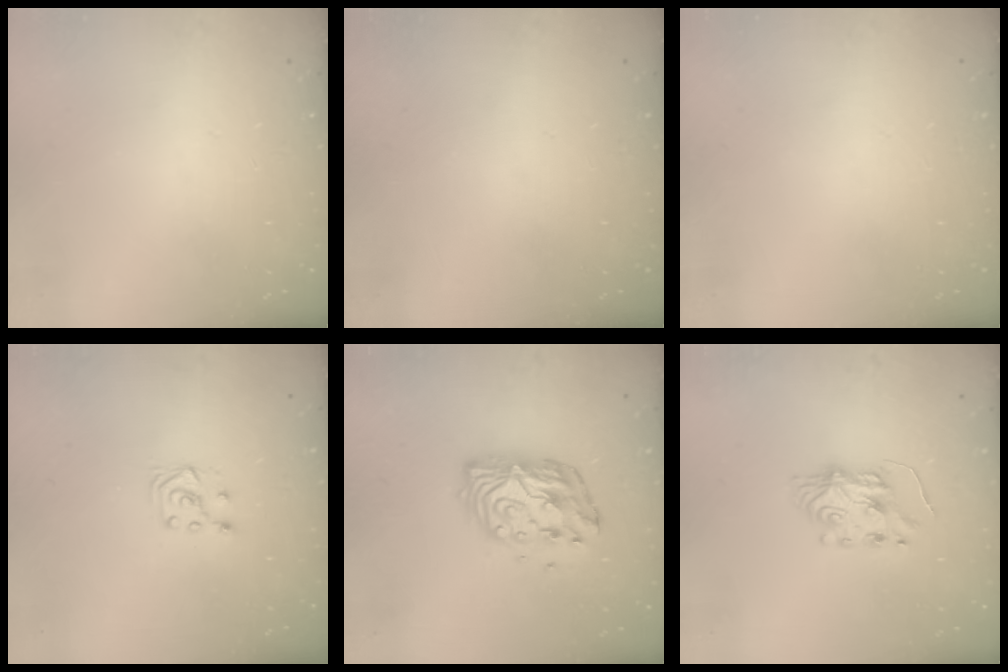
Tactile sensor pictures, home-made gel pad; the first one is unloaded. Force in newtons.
{"total": 0.0}
{"total": 0.0}
{"total": 4.9, "press": 4.8, "slide": 0.7}
{"total": 12.6, "press": 12.5, "slide": 1.1}
{"total": 7.1, "press": 7.1, "slide": 0.8}